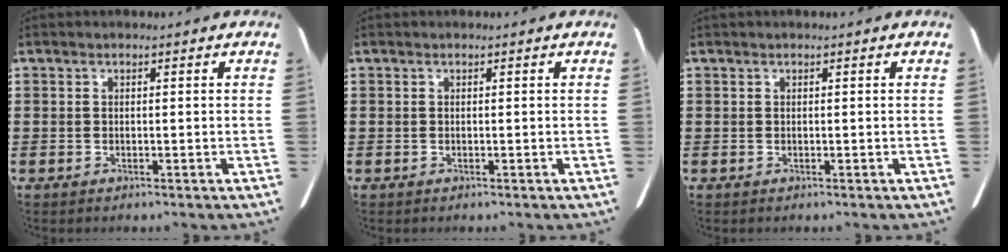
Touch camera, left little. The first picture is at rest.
{"total": 0.0}
{"total": 0.0}